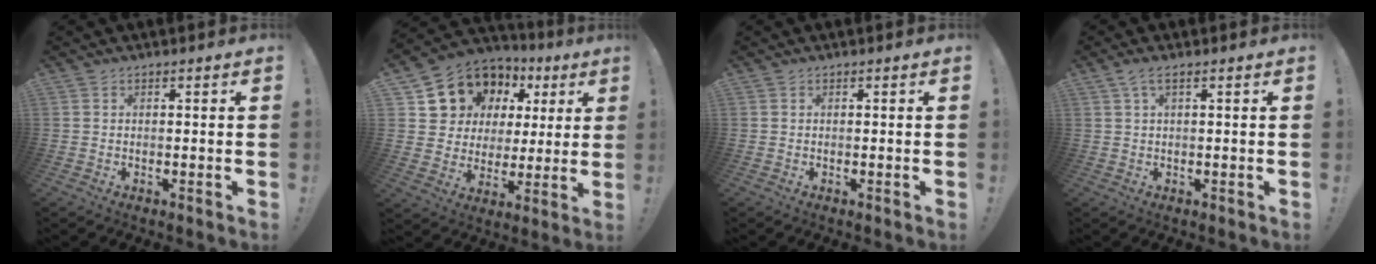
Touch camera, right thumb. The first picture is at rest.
{"total": 11.3, "force": [6.7, 8.8, 2.5], "torque": [-0.041, -0.055, 0.140]}
{"total": 0.0}
{"total": 2.7, "force": [1.2, 0.6, 2.3], "torque": [-0.045, -0.003, 0.020]}